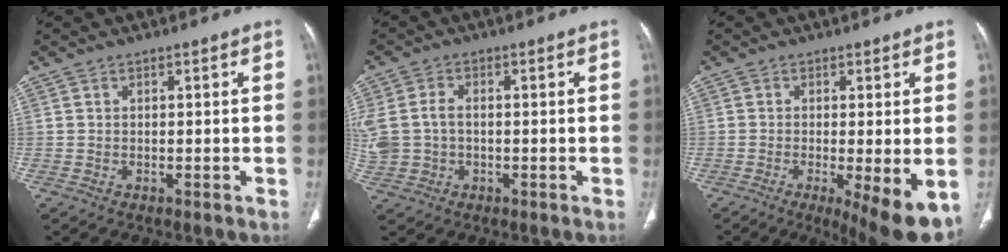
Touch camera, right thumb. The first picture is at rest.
{"total": 7.9, "force": [0.0, 5.8, 5.3], "torque": [-0.134, 0.020, 0.005]}
{"total": 10.2, "force": [-3.5, 2.4, 9.3], "torque": [-0.132, -0.024, -0.049]}